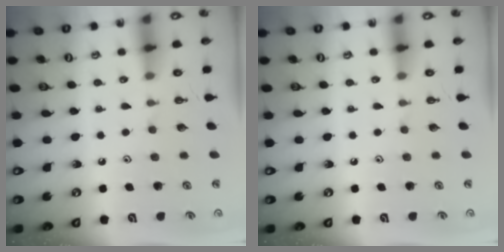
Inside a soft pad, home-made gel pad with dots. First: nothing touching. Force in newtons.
{"total": 0.0}